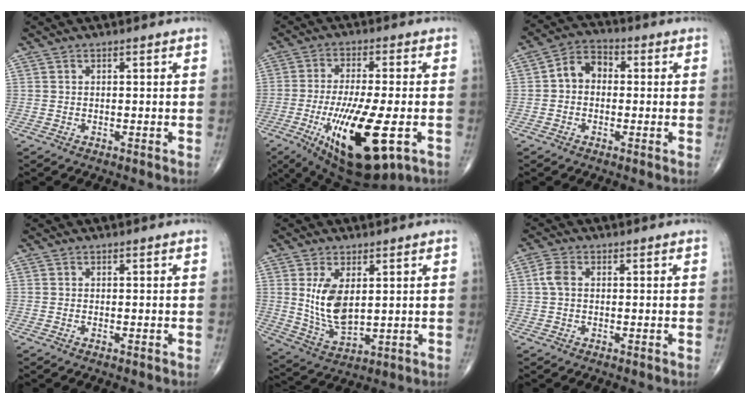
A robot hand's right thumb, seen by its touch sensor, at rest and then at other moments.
{"total": 18.9, "force": [-5.8, 5.9, 17.0], "torque": [-0.316, -0.019, -0.081]}
{"total": 6.1, "force": [0.0, 4.7, 3.8], "torque": [-0.044, 0.024, -0.014]}
{"total": 0.0}
{"total": 9.7, "force": [2.0, 5.0, 8.0], "torque": [-0.144, -0.022, 0.054]}
{"total": 3.0, "force": [0.2, 1.9, 2.2], "torque": [-0.053, 0.008, 0.000]}